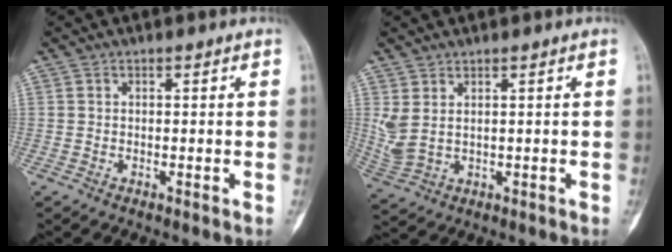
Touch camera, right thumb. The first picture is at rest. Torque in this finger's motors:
{"motor_torque": [-0.59, 0.01, 0.67, 0.17, -0.05]}